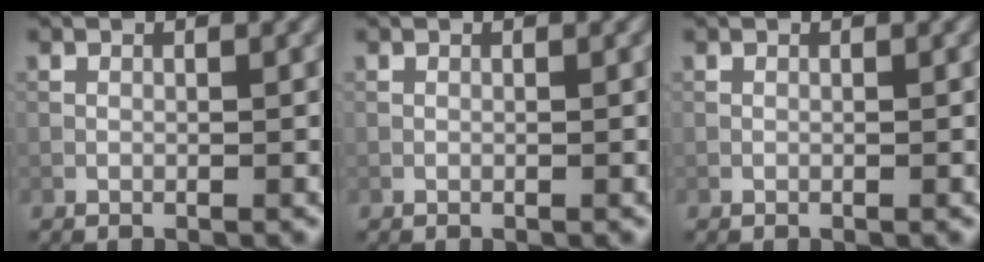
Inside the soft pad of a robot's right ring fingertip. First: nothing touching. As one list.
[{"total": 0.0}, {"total": 0.0}]